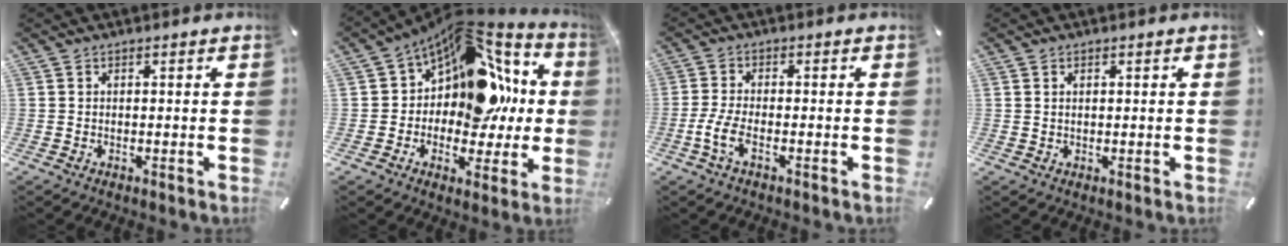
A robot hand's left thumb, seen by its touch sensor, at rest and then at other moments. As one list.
[{"total": 14.6, "force": [4.6, 10.7, 8.9], "torque": [-0.139, -0.053, 0.078]}, {"total": 5.4, "force": [-2.1, 2.1, 4.5], "torque": [-0.106, -0.006, -0.041]}, {"total": 0.9, "force": [0.3, 0.8, 0.4], "torque": [-0.010, 0.005, 0.005]}]